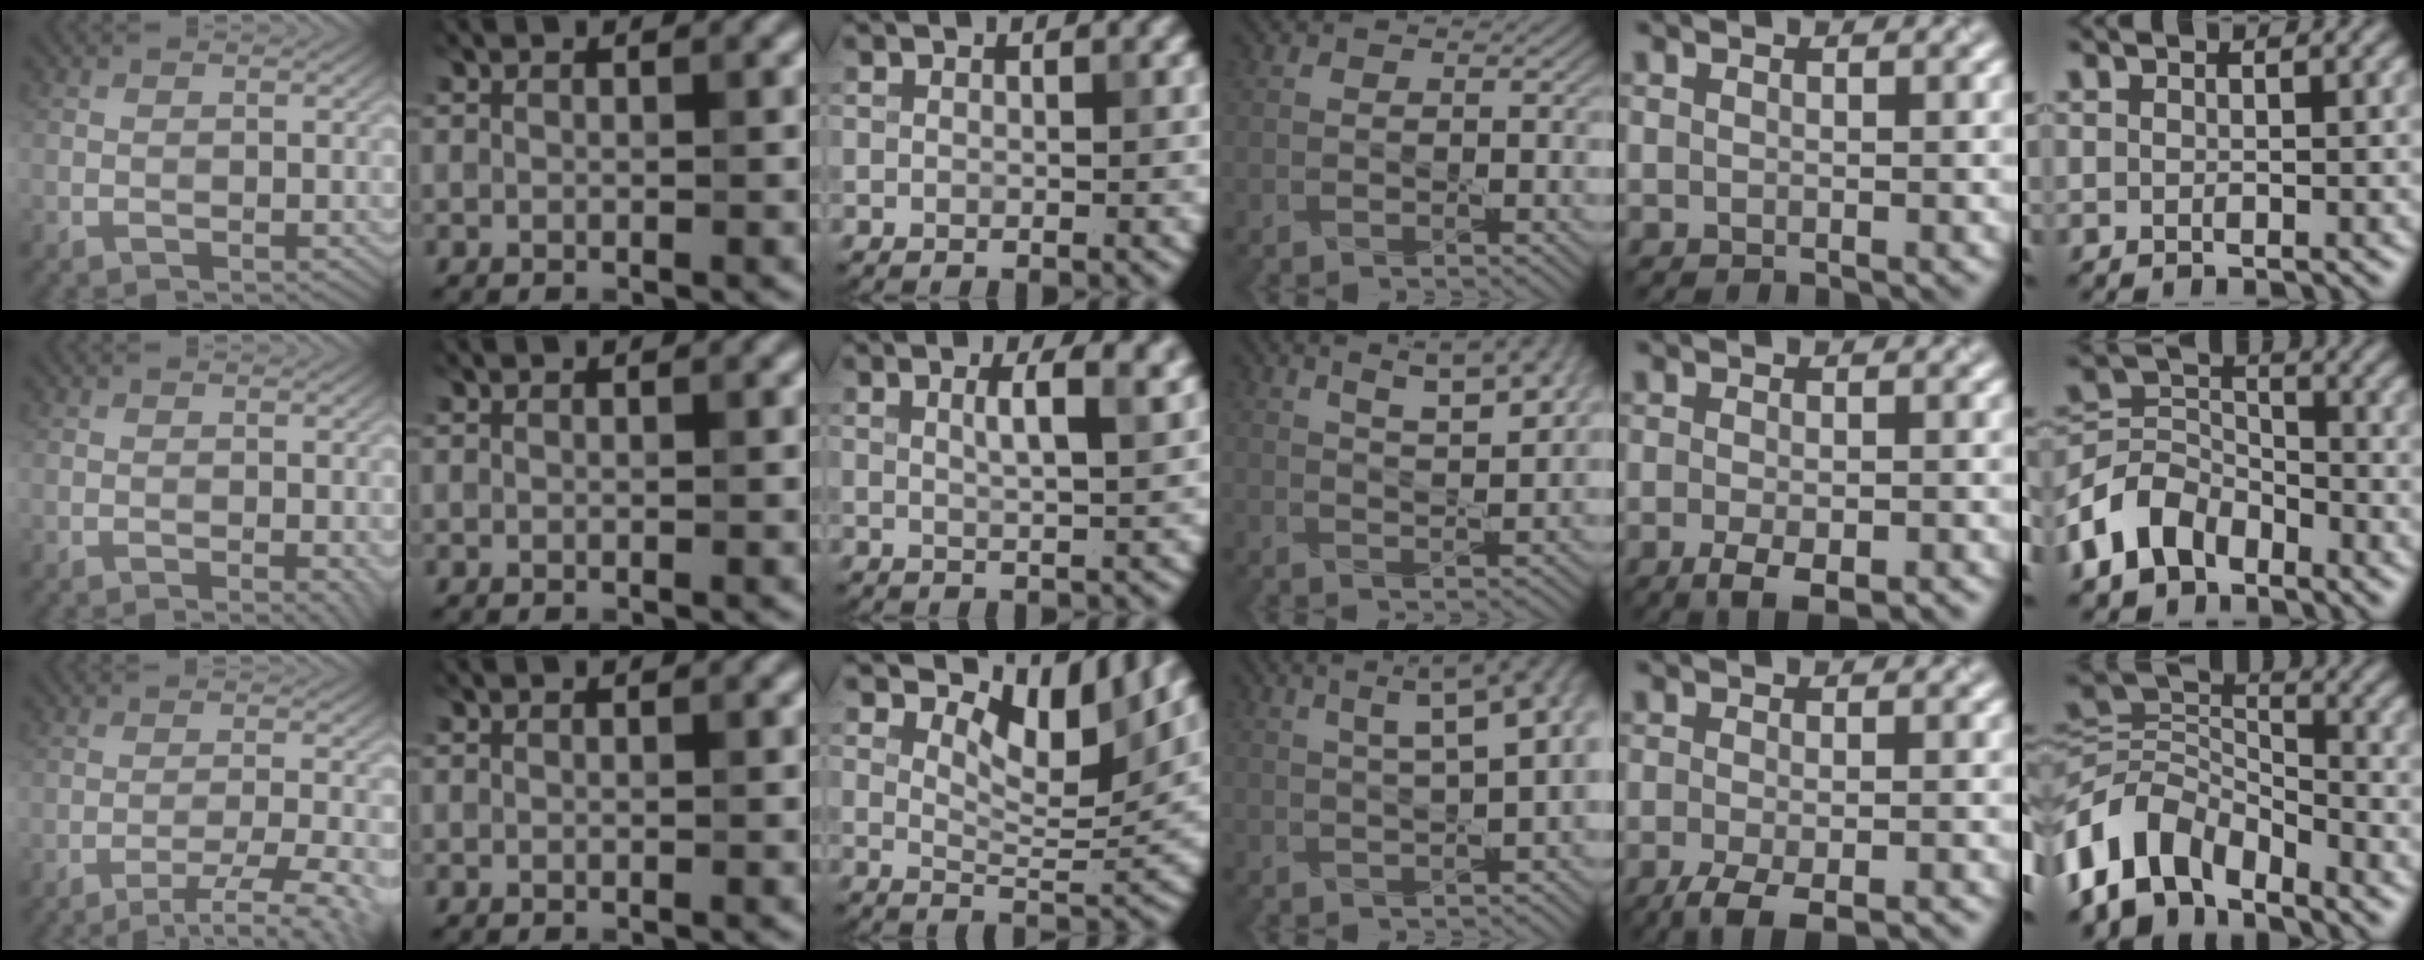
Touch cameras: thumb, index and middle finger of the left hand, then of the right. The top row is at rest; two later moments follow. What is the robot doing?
{"motion": "pour", "object": "sugar"}